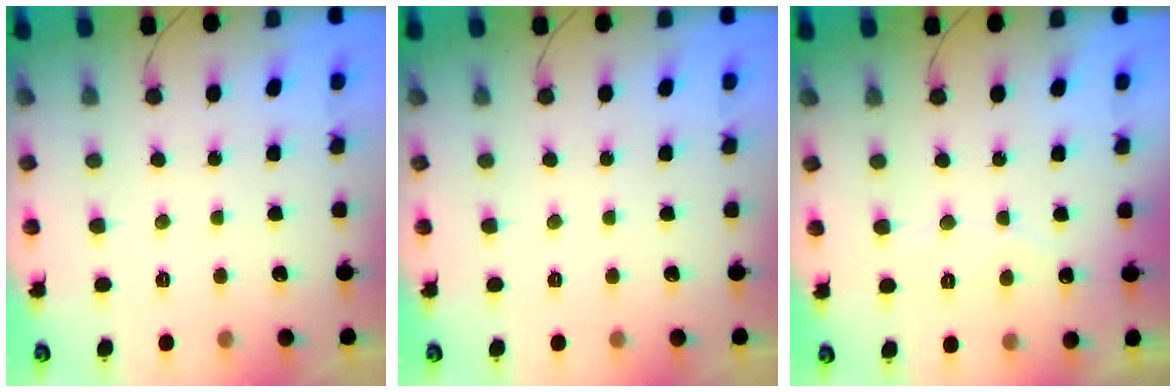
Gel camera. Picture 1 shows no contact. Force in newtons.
{"total": 0.0}
{"total": 2.8, "press": 2.8, "slide": 0.2}